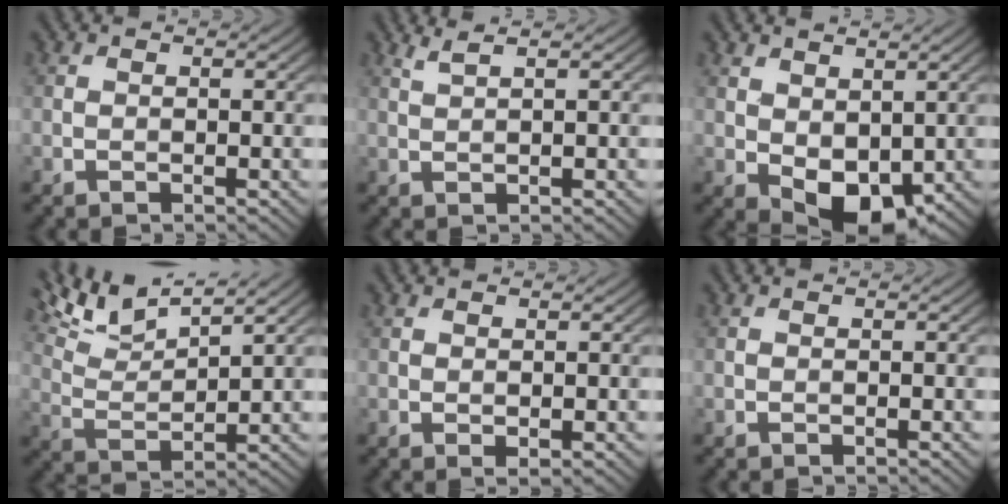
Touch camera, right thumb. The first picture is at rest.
{"total": 1.8, "force": [1.2, 0.3, 1.3], "torque": [-0.028, 0.010, 0.021]}
{"total": 6.0, "force": [0.6, 3.8, 4.6], "torque": [-0.089, -0.010, 0.015]}
{"total": 8.5, "force": [6.4, 1.7, 5.2], "torque": [-0.122, 0.013, 0.131]}
{"total": 0.7, "force": [0.2, 0.2, 0.7], "torque": [-0.013, 0.000, 0.006]}
{"total": 0.0}